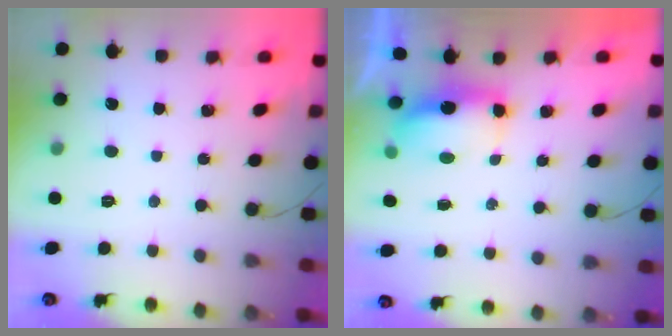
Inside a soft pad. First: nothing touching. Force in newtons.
{"total": 5.8, "press": 5.8, "slide": 0.4}